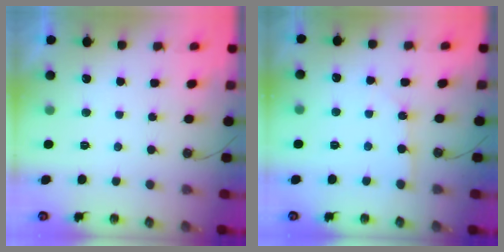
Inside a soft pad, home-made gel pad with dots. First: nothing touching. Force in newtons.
{"total": 3.2, "press": 3.1, "slide": 0.5}